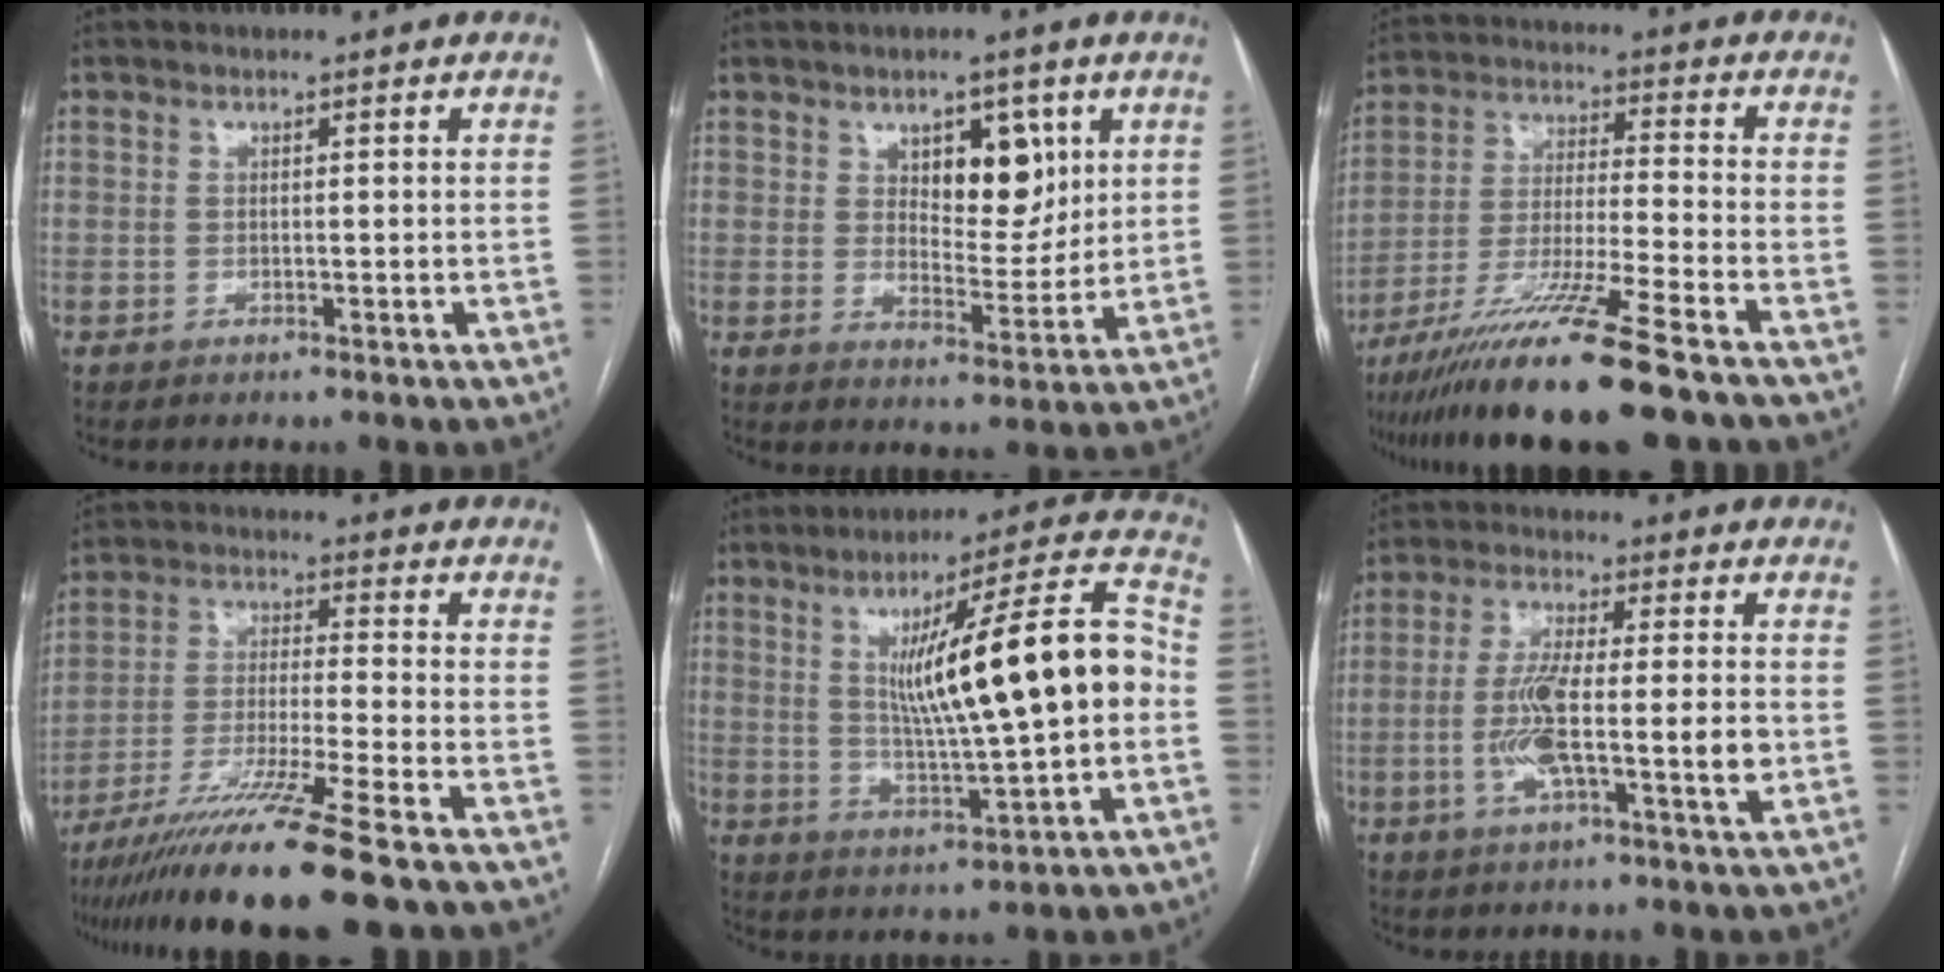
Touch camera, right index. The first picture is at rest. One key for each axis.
{"total": 8.0, "fx": 3.4, "fy": 3.9, "fz": 6.0, "tx": -0.081, "ty": 0.003, "tz": 0.058}
{"total": 15.9, "fx": -11.7, "fy": -1.2, "fz": 10.8, "tx": -0.212, "ty": -0.041, "tz": -0.207}
{"total": 14.8, "fx": -11.3, "fy": -2.0, "fz": 9.3, "tx": -0.171, "ty": -0.039, "tz": -0.195}
{"total": 18.1, "fx": 1.1, "fy": 1.2, "fz": 18.0, "tx": -0.277, "ty": 0.020, "tz": 0.019}
{"total": 11.1, "fx": -1.9, "fy": 1.3, "fz": 10.9, "tx": -0.205, "ty": 0.002, "tz": -0.036}